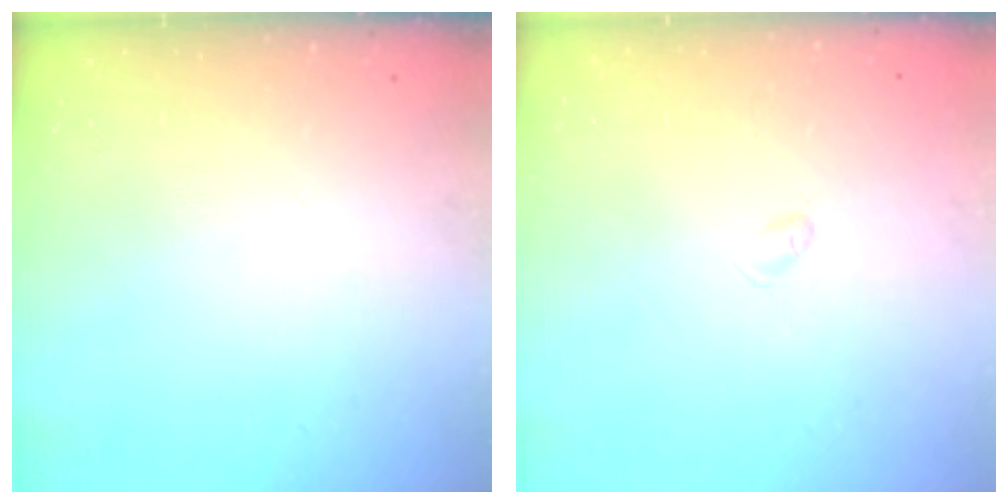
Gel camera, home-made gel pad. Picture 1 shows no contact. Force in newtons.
{"total": 2.5, "press": 2.5, "slide": 0.5}